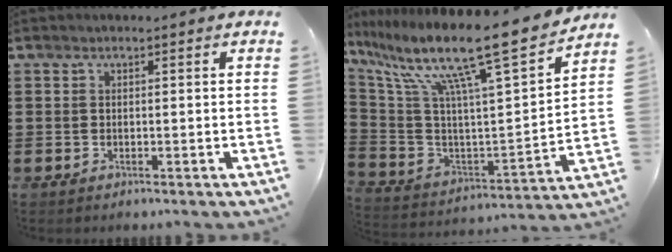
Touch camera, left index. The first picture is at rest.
{"total": 14.1, "force": [10.5, 0.8, 9.3], "torque": [-0.194, -0.074, 0.160]}